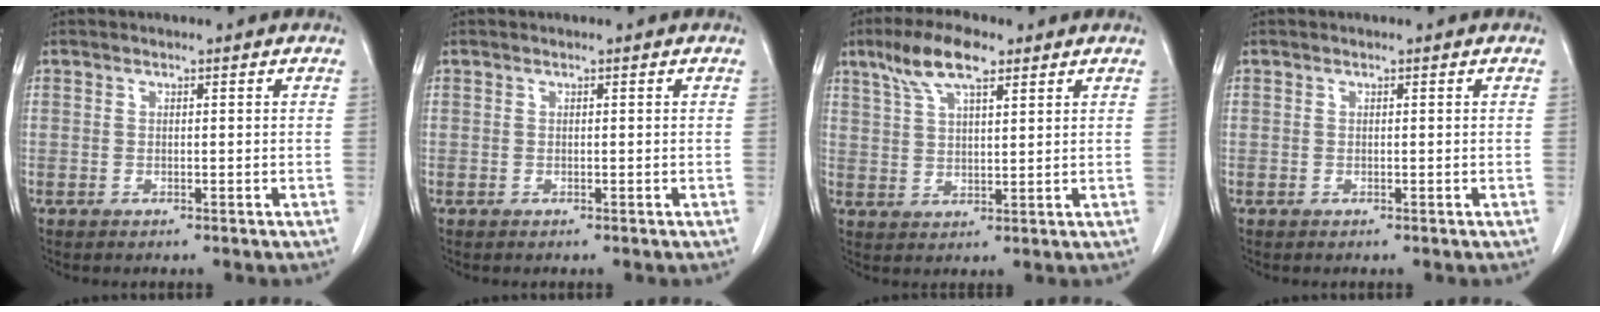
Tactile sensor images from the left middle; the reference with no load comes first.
{"total": 0.0}
{"total": 8.2, "force": [5.3, 2.2, 5.9], "torque": [-0.120, 0.019, 0.099]}
{"total": 0.0}